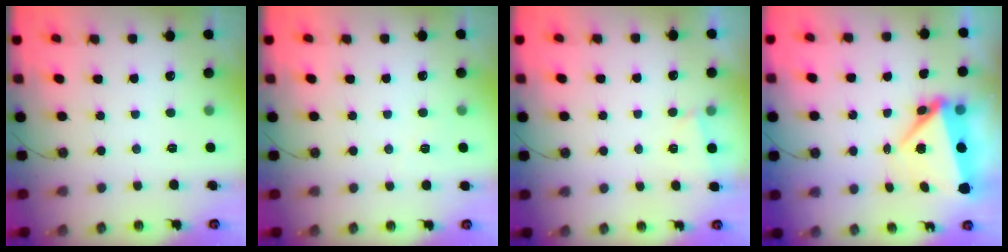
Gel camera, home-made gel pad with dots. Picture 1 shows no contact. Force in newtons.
{"total": 4.2, "press": 4.1, "slide": 0.5}
{"total": 5.0, "press": 0.7, "slide": 5.0}
{"total": 9.1, "press": 7.1, "slide": 5.7}